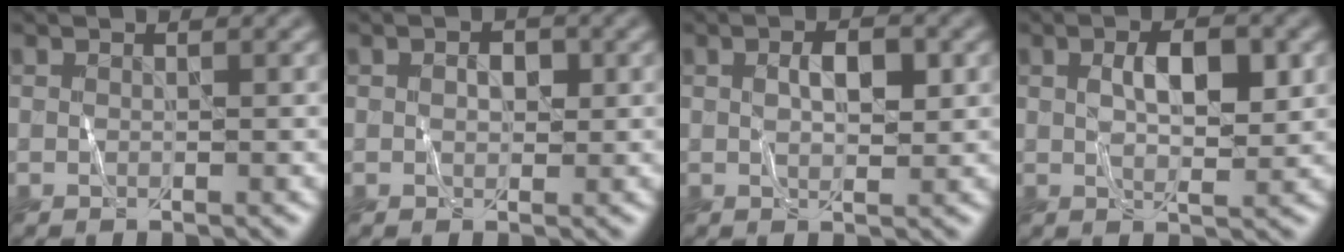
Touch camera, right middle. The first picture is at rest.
{"total": 1.4, "force": [0.3, 0.9, 1.0], "torque": [-0.014, 0.003, 0.003]}
{"total": 2.8, "force": [0.8, 1.2, 2.4], "torque": [-0.041, 0.004, 0.013]}
{"total": 4.1, "force": [1.1, 1.6, 3.6], "torque": [-0.065, 0.003, 0.021]}